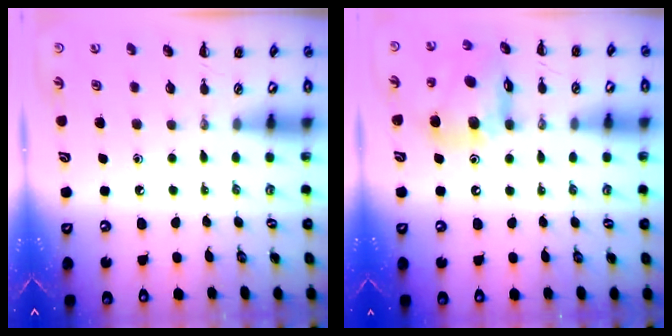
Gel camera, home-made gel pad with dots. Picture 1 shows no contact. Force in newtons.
{"total": 13.5, "press": 13.1, "slide": 3.4}